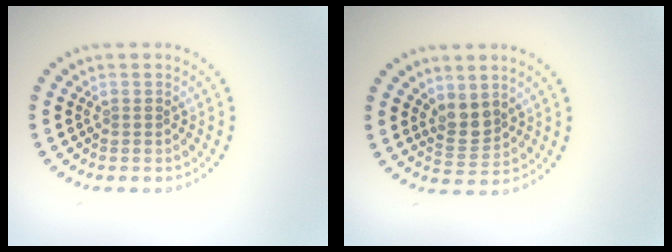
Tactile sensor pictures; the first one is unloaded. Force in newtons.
{"total": 2.5, "press": 2.1, "slide": 1.4}